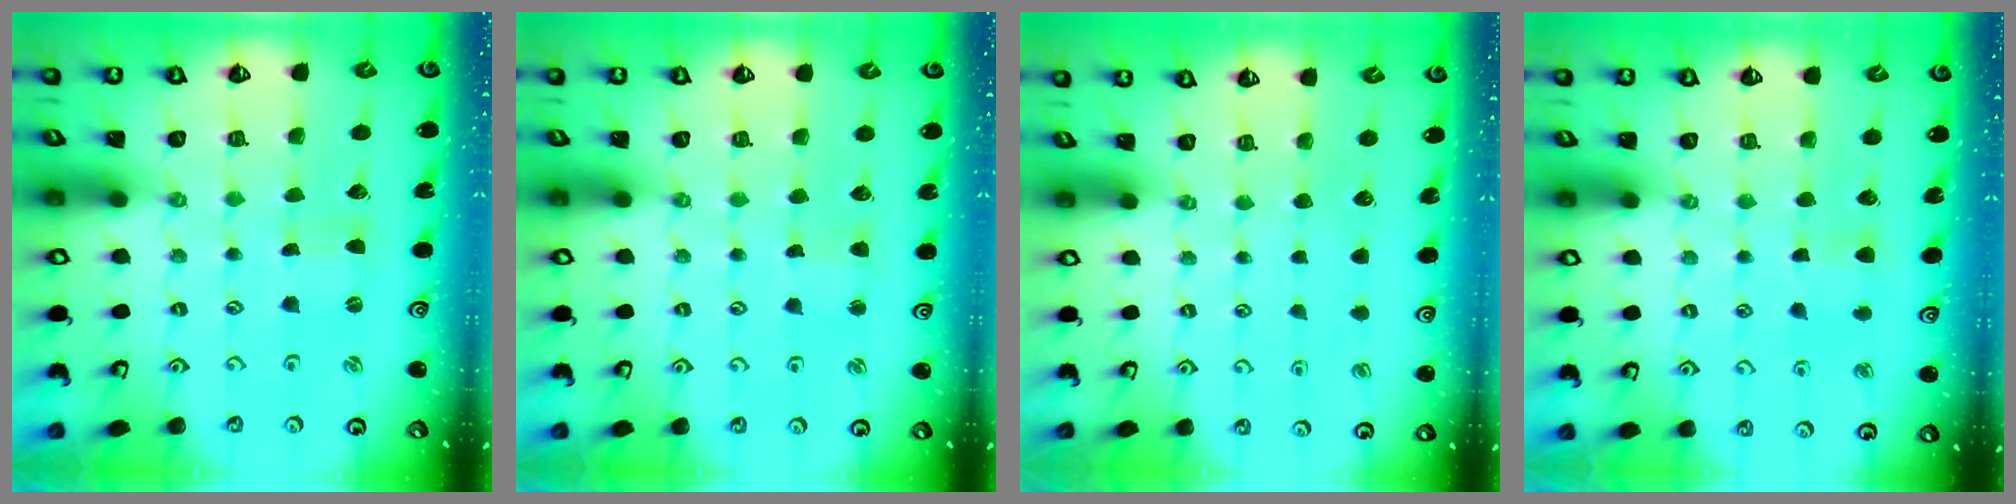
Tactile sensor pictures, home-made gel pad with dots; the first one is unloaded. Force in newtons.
{"total": 1.9, "press": 1.8, "slide": 0.4}
{"total": 0.0}
{"total": 4.9, "press": 4.8, "slide": 1.1}